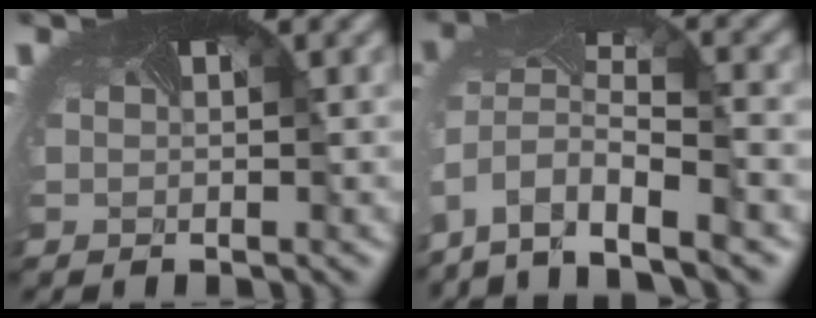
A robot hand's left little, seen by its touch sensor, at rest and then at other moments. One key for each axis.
{"total": 8.9, "fx": -6.3, "fy": 3.8, "fz": 5.0, "tx": -0.127, "ty": -0.026, "tz": -0.097}